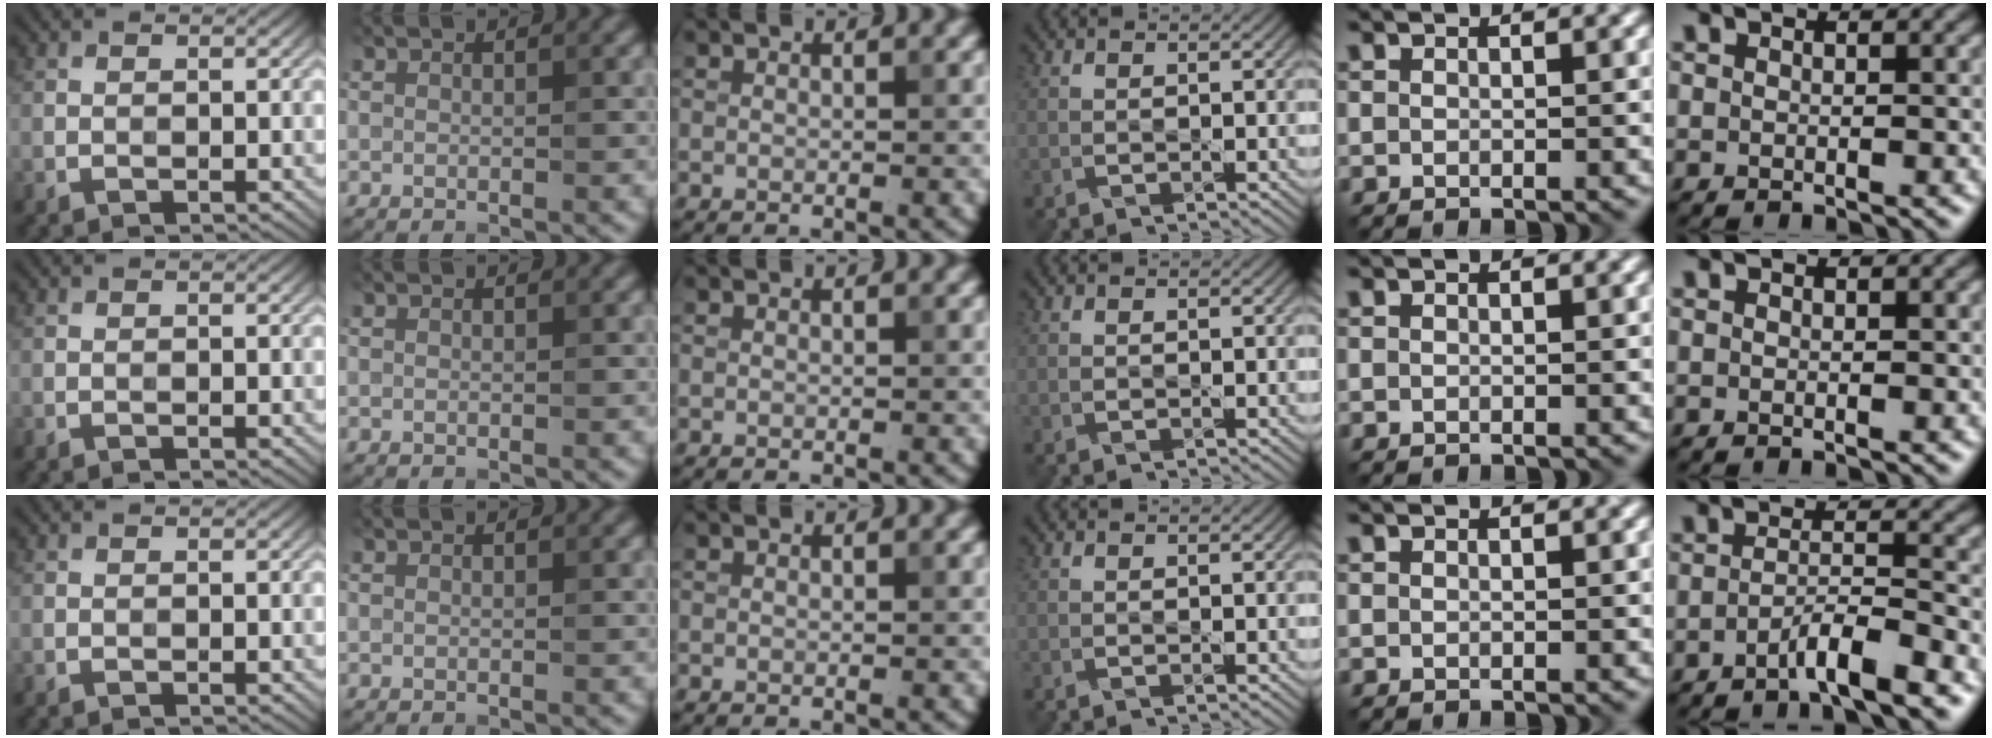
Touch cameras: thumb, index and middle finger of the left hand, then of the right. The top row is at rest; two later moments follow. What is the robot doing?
{"motion": "pour", "object": "bucket"}